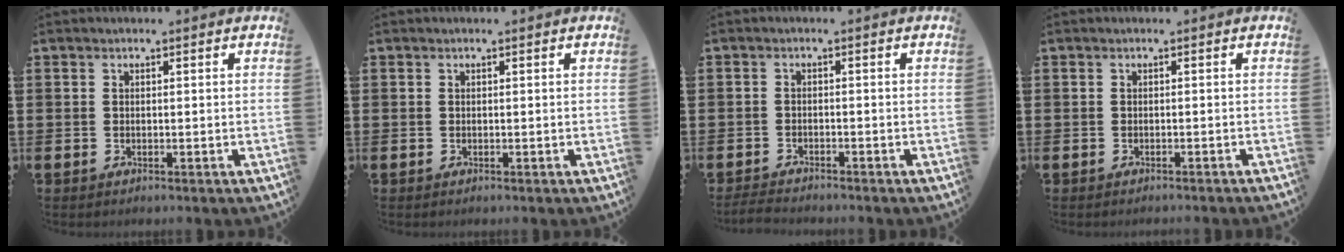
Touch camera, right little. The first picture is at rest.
{"total": 0.0}
{"total": 1.7, "force": [-1.7, 0.1, 0.3], "torque": [-0.007, 0.004, -0.035]}
{"total": 0.5, "force": [-0.5, -0.1, 0.0], "torque": [0.001, -0.001, -0.010]}